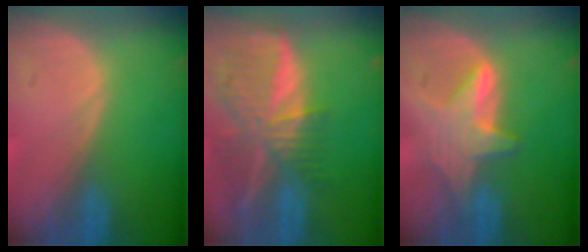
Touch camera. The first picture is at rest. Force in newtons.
{"total": 9.5, "press": 8.3, "slide": 4.6}
{"total": 5.9, "press": 5.8, "slide": 0.8}